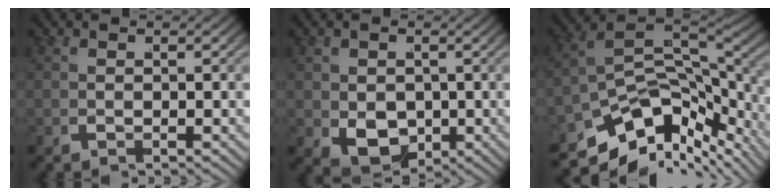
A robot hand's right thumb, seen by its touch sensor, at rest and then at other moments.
{"total": 5.7, "force": [-1.3, 4.6, 3.2], "torque": [-0.091, -0.054, -0.004]}
{"total": 12.4, "force": [-6.2, 7.4, 7.7], "torque": [-0.140, -0.045, -0.084]}